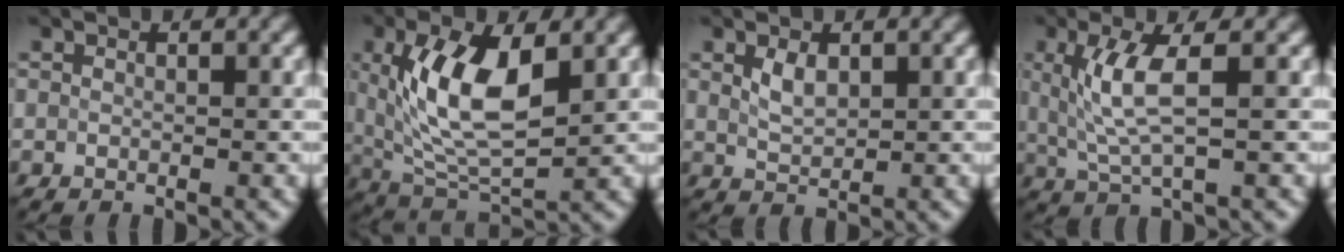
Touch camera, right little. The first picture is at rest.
{"total": 8.7, "force": [1.9, 3.8, 7.6], "torque": [-0.154, -0.001, 0.037]}
{"total": 2.0, "force": [0.9, 1.1, 1.5], "torque": [-0.036, 0.001, 0.020]}
{"total": 4.5, "force": [0.8, 1.0, 4.3], "torque": [-0.095, 0.000, 0.021]}